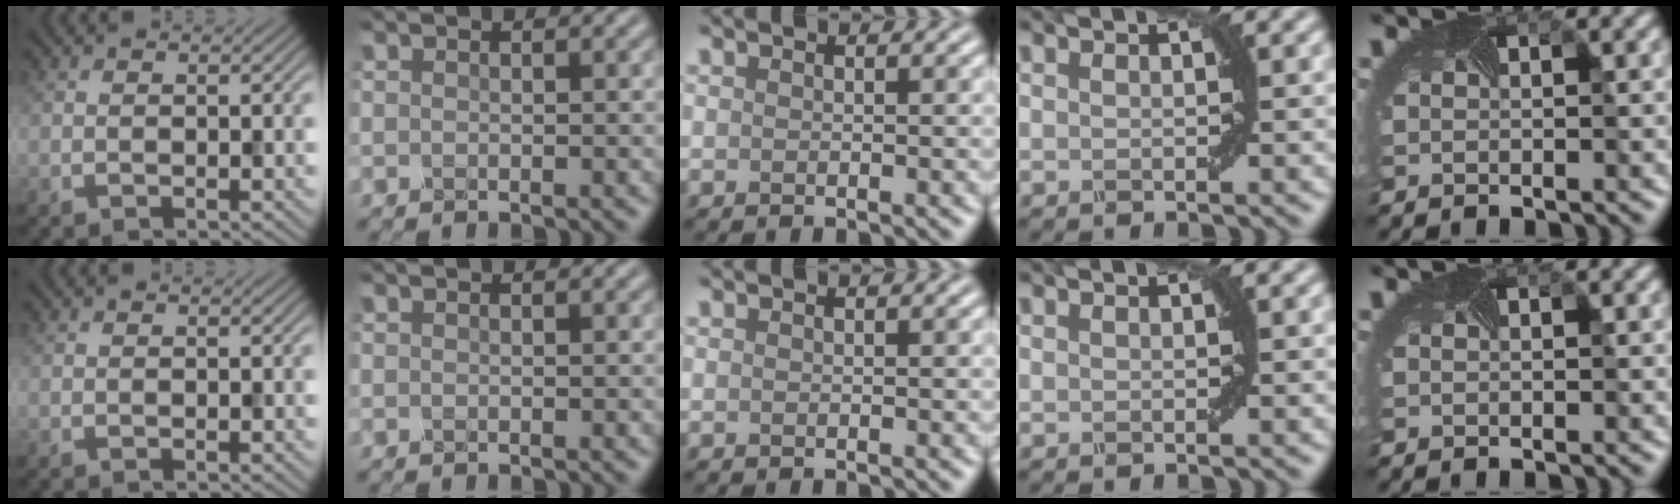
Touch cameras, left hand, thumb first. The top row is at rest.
{}